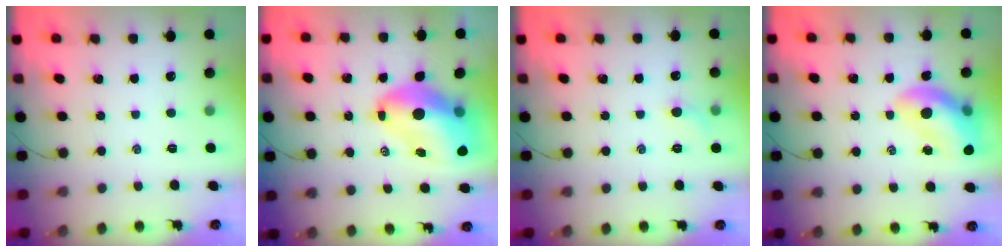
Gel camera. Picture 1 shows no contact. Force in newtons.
{"total": 14.2, "press": 13.6, "slide": 4.2}
{"total": 3.4, "press": 3.2, "slide": 1.1}
{"total": 12.6, "press": 12.1, "slide": 3.4}